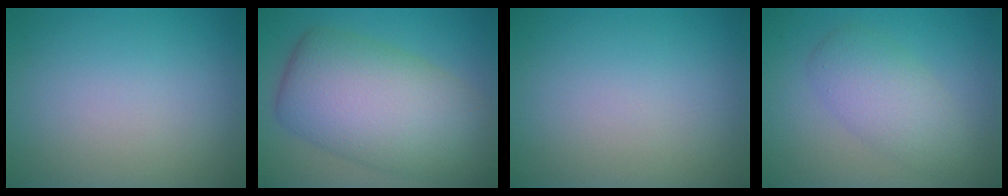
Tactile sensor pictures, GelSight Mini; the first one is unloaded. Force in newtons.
{"total": 10.7, "press": 10.7, "slide": 0.3}
{"total": 0.0}
{"total": 3.9, "press": 3.9, "slide": 0.1}